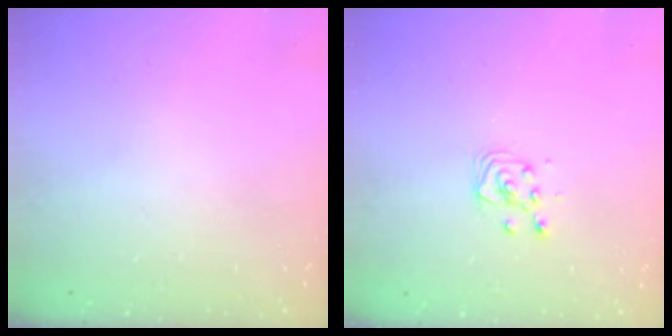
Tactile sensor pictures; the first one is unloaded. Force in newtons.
{"total": 3.8, "press": 3.7, "slide": 0.4}